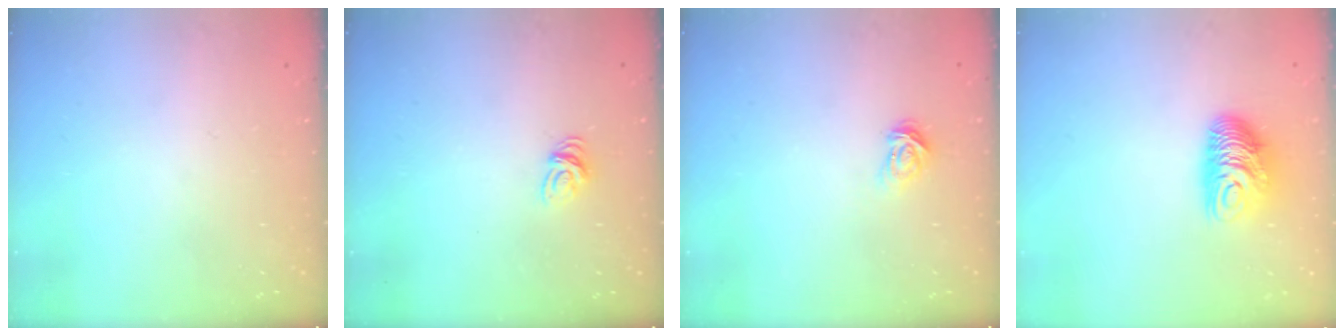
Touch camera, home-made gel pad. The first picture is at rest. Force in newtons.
{"total": 6.2, "press": 6.2, "slide": 0.4}
{"total": 3.9, "press": 3.8, "slide": 0.5}
{"total": 10.4, "press": 10.4, "slide": 0.4}